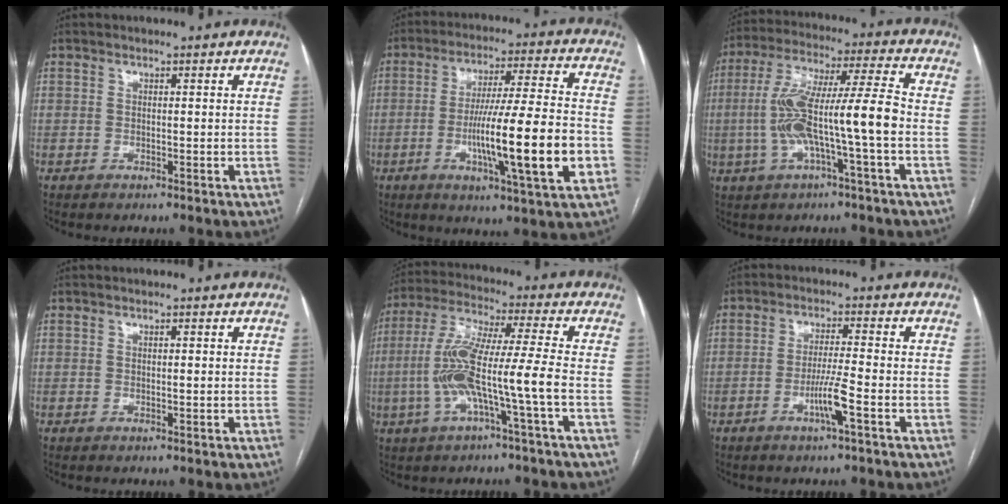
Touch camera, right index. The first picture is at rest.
{"total": 17.7, "force": [-4.2, 0.4, 17.2], "torque": [-0.274, -0.006, -0.067]}
{"total": 13.2, "force": [-2.4, 0.4, 13.0], "torque": [-0.254, 0.028, -0.044]}
{"total": 0.6, "force": [0.1, 0.1, 0.6], "torque": [-0.009, -0.001, 0.003]}
{"total": 12.0, "force": [-3.0, -0.2, 11.6], "torque": [-0.240, 0.015, -0.060]}
{"total": 5.0, "force": [-2.1, -0.5, 4.6], "torque": [-0.086, -0.006, -0.039]}